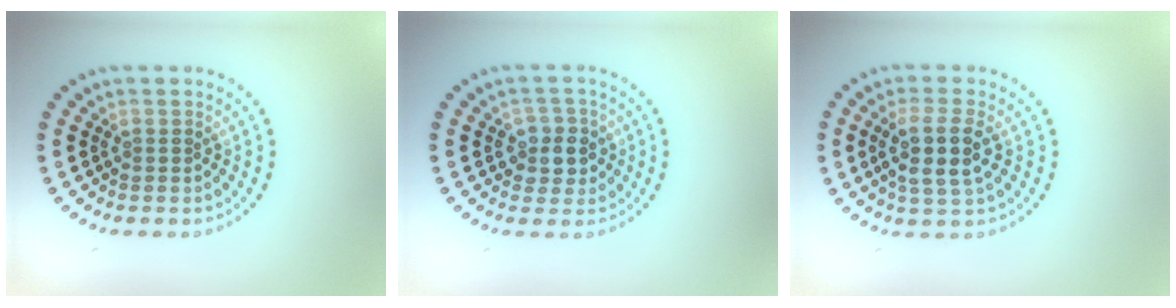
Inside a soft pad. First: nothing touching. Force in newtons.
{"total": 2.7, "press": 2.5, "slide": 1.0}
{"total": 3.7, "press": 3.4, "slide": 1.4}